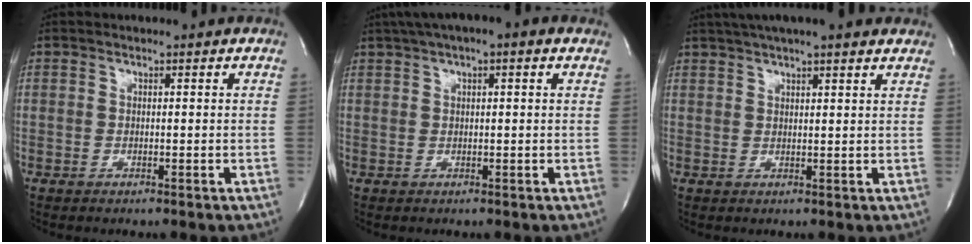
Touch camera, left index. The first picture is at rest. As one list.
[{"total": 7.5, "force": [4.5, 1.6, 5.8], "torque": [-0.096, 0.039, 0.065]}, {"total": 12.2, "force": [10.2, 1.4, 6.6], "torque": [-0.113, 0.038, 0.135]}]